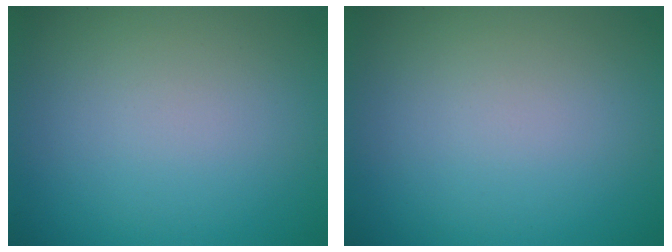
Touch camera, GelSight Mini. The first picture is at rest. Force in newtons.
{"total": 0.0}